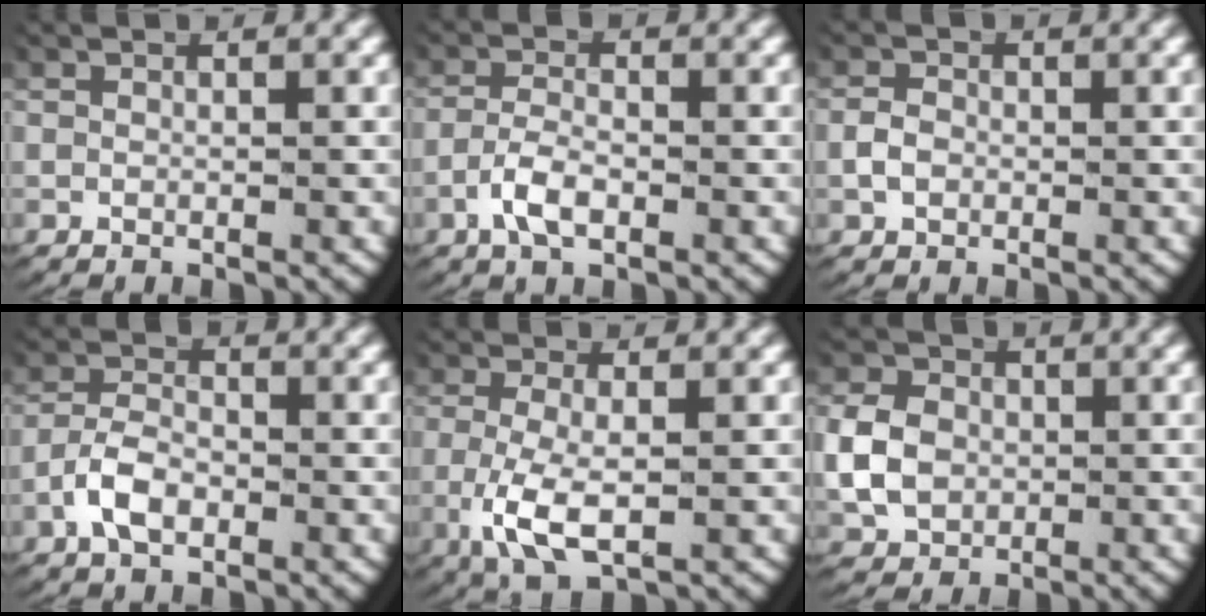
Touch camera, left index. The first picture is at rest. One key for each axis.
{"total": 3.0, "fx": -1.7, "fy": 1.3, "fz": 2.2, "tx": -0.052, "ty": -0.009, "tz": -0.028}
{"total": 1.4, "fx": -0.4, "fy": 1.1, "fz": 0.7, "tx": -0.025, "ty": -0.004, "tz": -0.005}
{"total": 3.3, "fx": -1.6, "fy": 2.0, "fz": 2.1, "tx": -0.049, "ty": -0.005, "tz": -0.028}
{"total": 4.9, "fx": -1.2, "fy": 2.3, "fz": 4.2, "tx": -0.100, "ty": -0.016, "tz": -0.012}
{"total": 4.9, "fx": -0.1, "fy": 4.2, "fz": 2.6, "tx": -0.057, "ty": -0.006, "tz": 0.004}